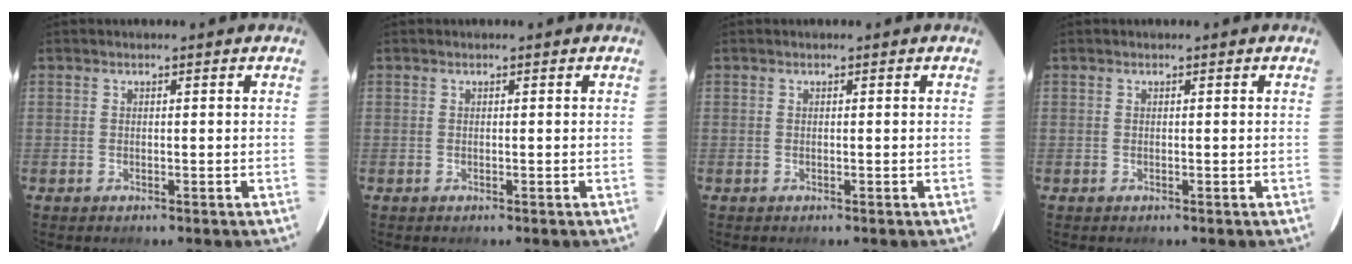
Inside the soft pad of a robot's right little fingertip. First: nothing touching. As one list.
[{"total": 0.0}, {"total": 0.0}, {"total": 0.0}]